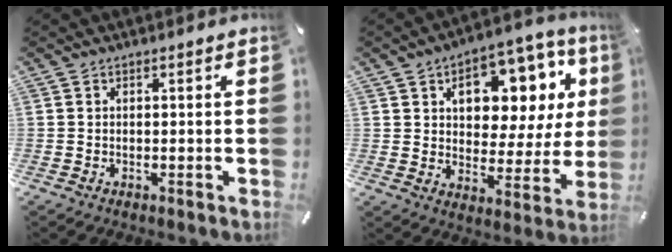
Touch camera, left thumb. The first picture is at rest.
{"total": 14.1, "force": [6.7, 9.0, 8.7], "torque": [-0.118, -0.046, 0.110]}